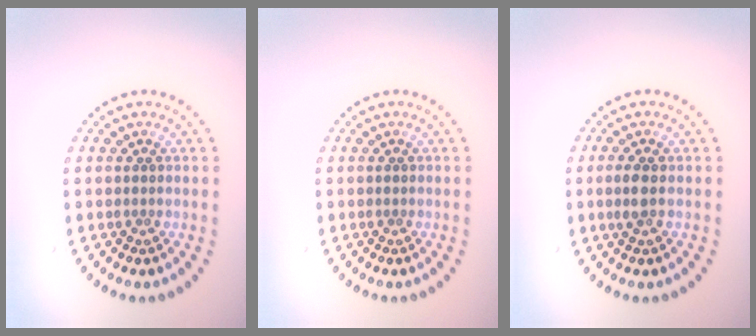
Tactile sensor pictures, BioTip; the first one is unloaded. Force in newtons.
{"total": 0.0}
{"total": 1.4, "press": 1.4, "slide": 0.4}